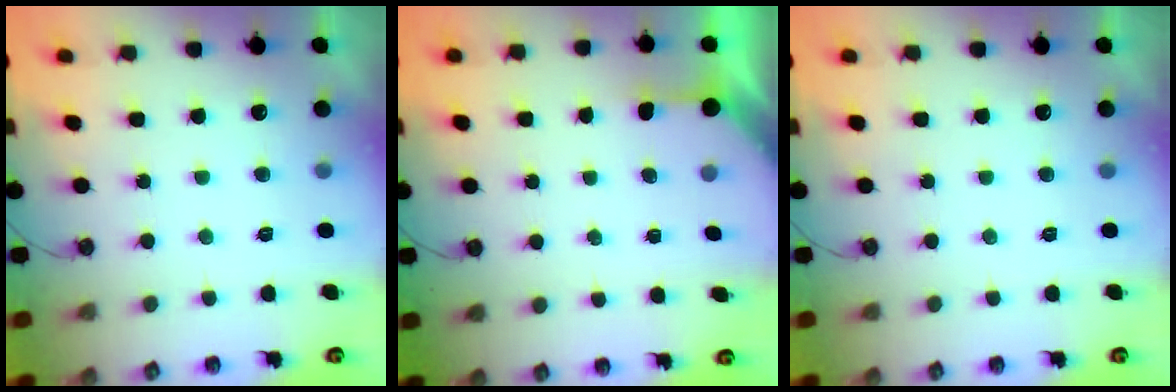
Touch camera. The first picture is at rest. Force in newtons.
{"total": 2.8, "press": 2.8, "slide": 0.3}
{"total": 0.0}